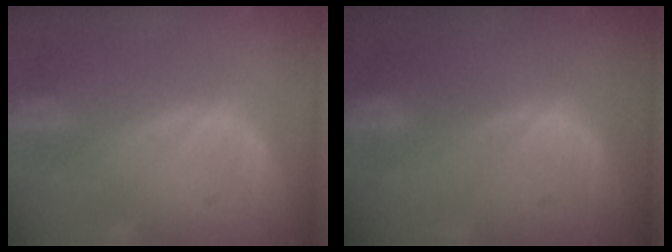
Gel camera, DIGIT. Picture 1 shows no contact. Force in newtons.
{"total": 0.0}